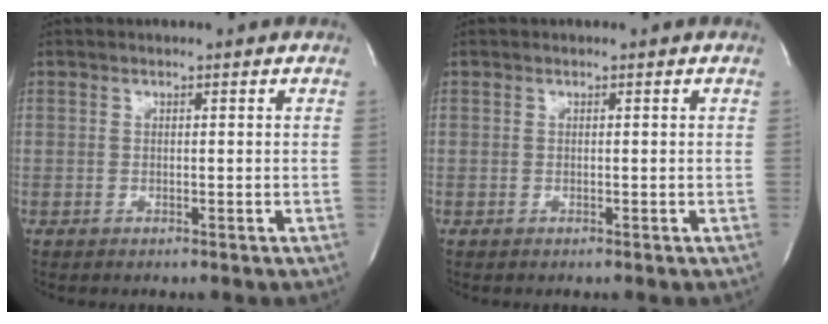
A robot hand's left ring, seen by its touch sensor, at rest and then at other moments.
{"total": 0.0}